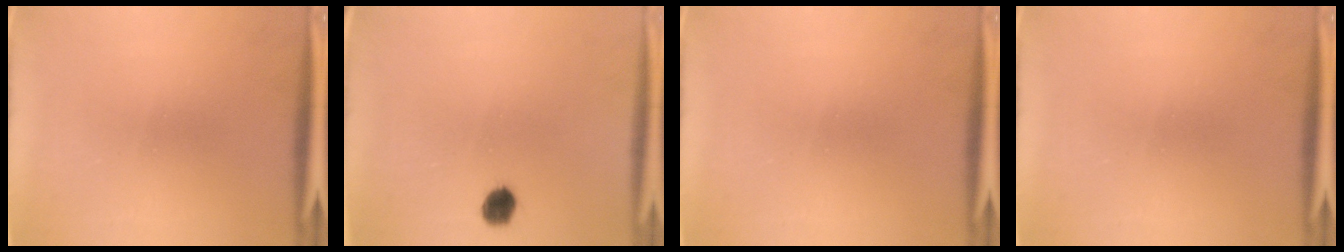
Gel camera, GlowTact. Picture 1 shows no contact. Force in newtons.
{"total": 3.6}
{"total": 0.0}
{"total": 0.0}